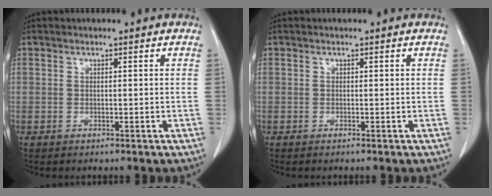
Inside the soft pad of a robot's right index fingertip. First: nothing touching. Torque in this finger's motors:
{"motor_torque": [0.01, -0.09, 0.01, 0.01]}